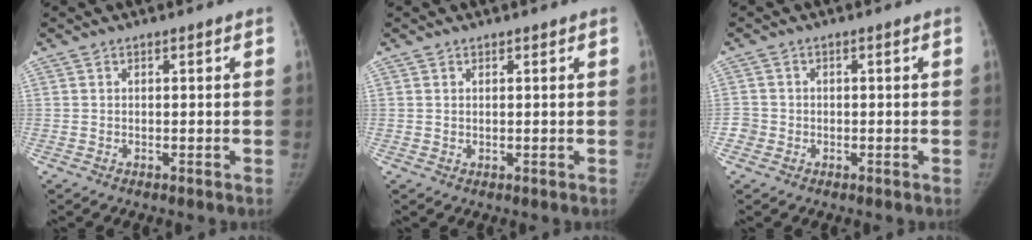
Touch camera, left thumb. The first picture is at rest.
{"total": 0.7, "force": [0.5, 0.5, -0.1], "torque": [0.014, -0.003, 0.004]}
{"total": 2.3, "force": [-0.8, 2.2, -0.1], "torque": [0.019, 0.011, -0.021]}